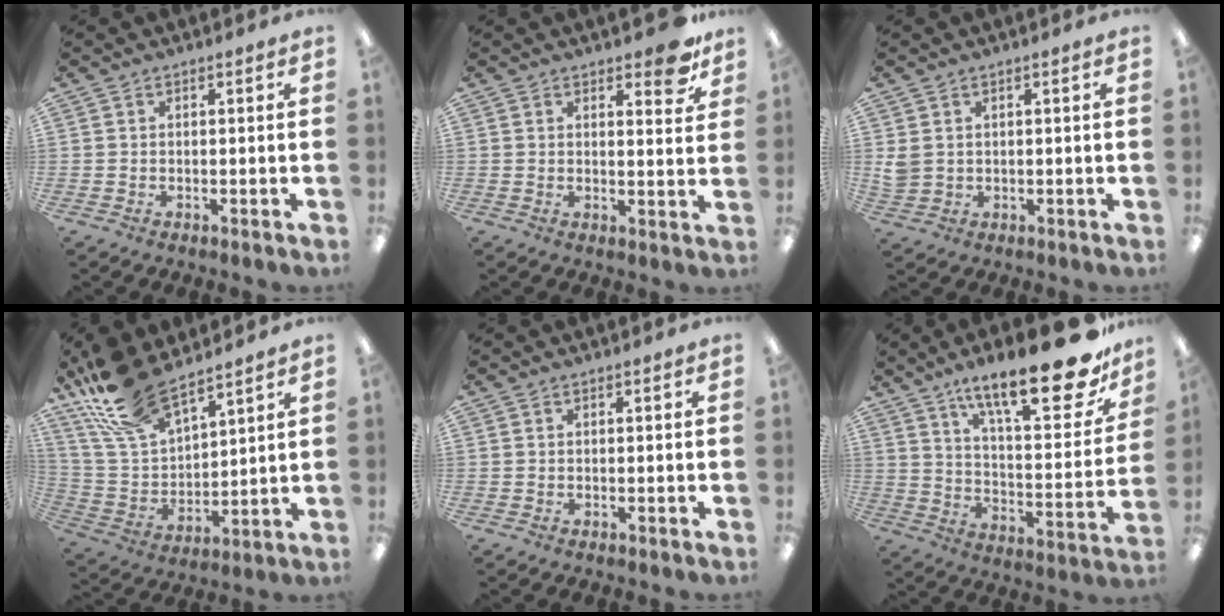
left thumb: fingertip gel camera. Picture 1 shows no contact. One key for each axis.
{"total": 6.8, "fx": 5.0, "fy": 2.7, "fz": 3.7, "tx": -0.029, "ty": -0.030, "tz": 0.080}
{"total": 2.8, "fx": 1.3, "fy": 2.3, "fz": 1.0, "tx": -0.023, "ty": 0.002, "tz": 0.027}
{"total": 18.4, "fx": 14.1, "fy": 7.6, "fz": 9.0, "tx": -0.209, "ty": -0.068, "tz": 0.261}
{"total": 0.0}
{"total": 24.0, "fx": 16.2, "fy": 7.2, "fz": 16.2, "tx": -0.240, "ty": -0.106, "tz": 0.260}